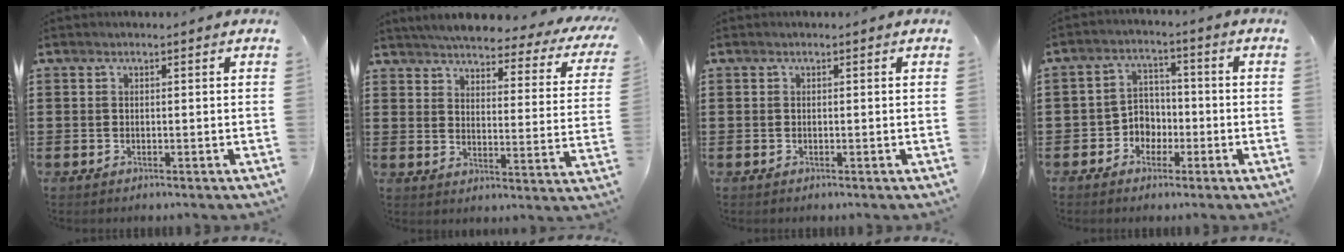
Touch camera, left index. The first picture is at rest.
{"total": 4.4, "force": [4.2, 0.0, 1.5], "torque": [-0.046, -0.040, 0.064]}
{"total": 0.0}
{"total": 4.3, "force": [-2.2, 3.5, 1.2], "torque": [-0.035, 0.009, -0.046]}